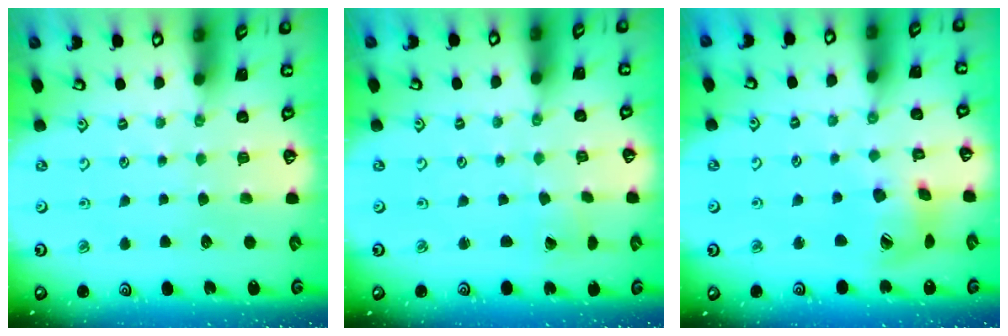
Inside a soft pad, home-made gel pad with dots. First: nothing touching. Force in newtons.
{"total": 1.5, "press": 1.5, "slide": 0.0}
{"total": 13.8, "press": 13.7, "slide": 1.7}